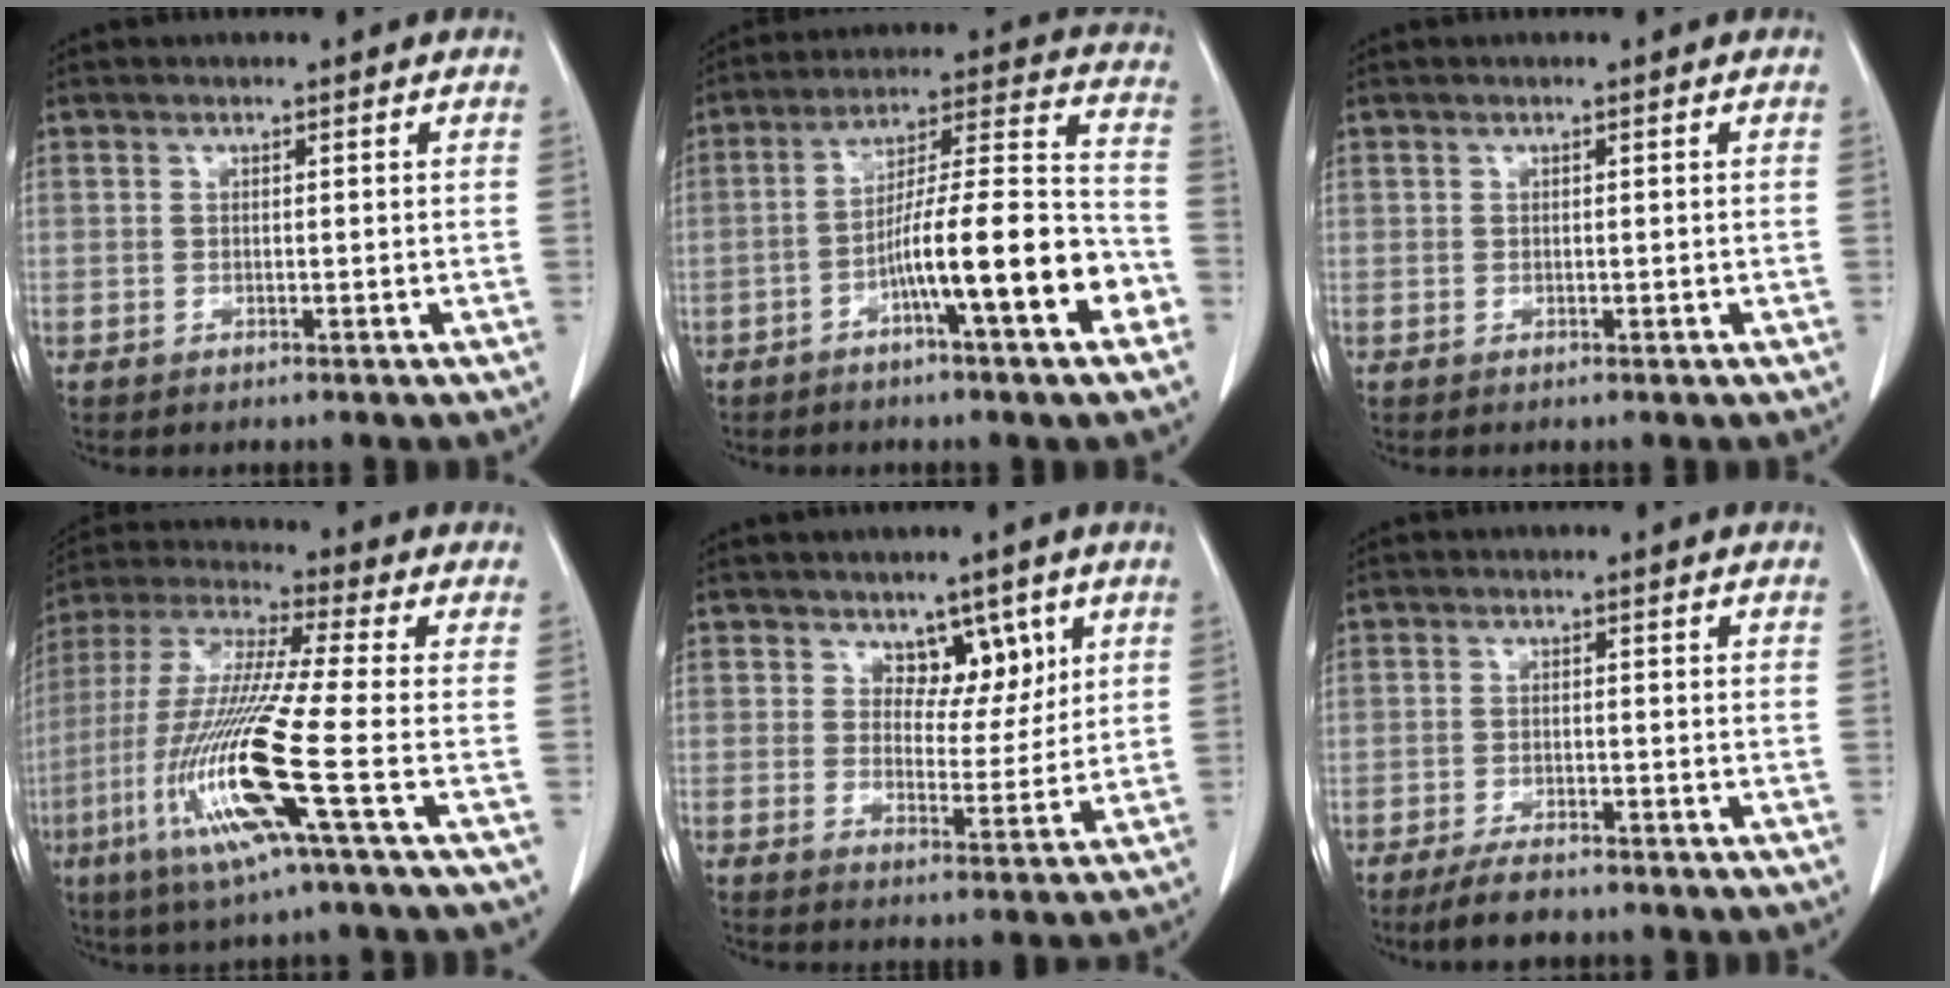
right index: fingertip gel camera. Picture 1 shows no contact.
{"total": 15.0, "force": [-5.9, 0.9, 13.8], "torque": [-0.216, 0.015, -0.096]}
{"total": 0.0}
{"total": 16.3, "force": [-5.6, -0.9, 15.2], "torque": [-0.322, -0.023, -0.117]}
{"total": 5.3, "force": [2.9, 3.2, 3.1], "torque": [-0.029, -0.002, 0.047]}
{"total": 4.3, "force": [-3.6, 1.2, 2.0], "torque": [-0.038, -0.005, -0.060]}